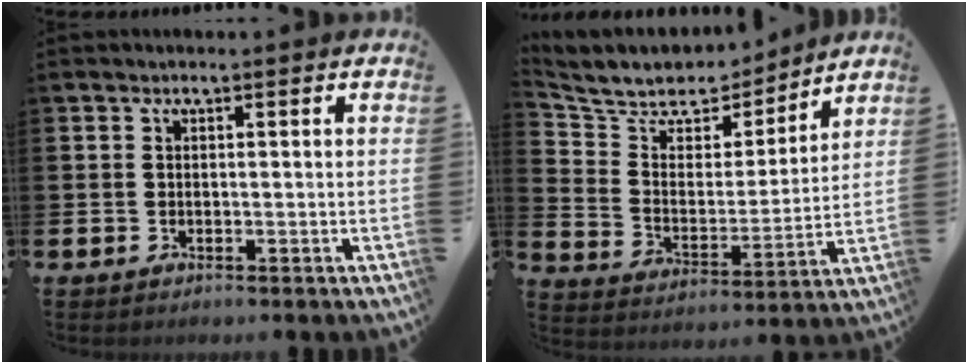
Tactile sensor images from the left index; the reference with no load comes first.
{"total": 7.6, "force": [6.8, 3.2, 0.9], "torque": [-0.065, -0.048, 0.121]}